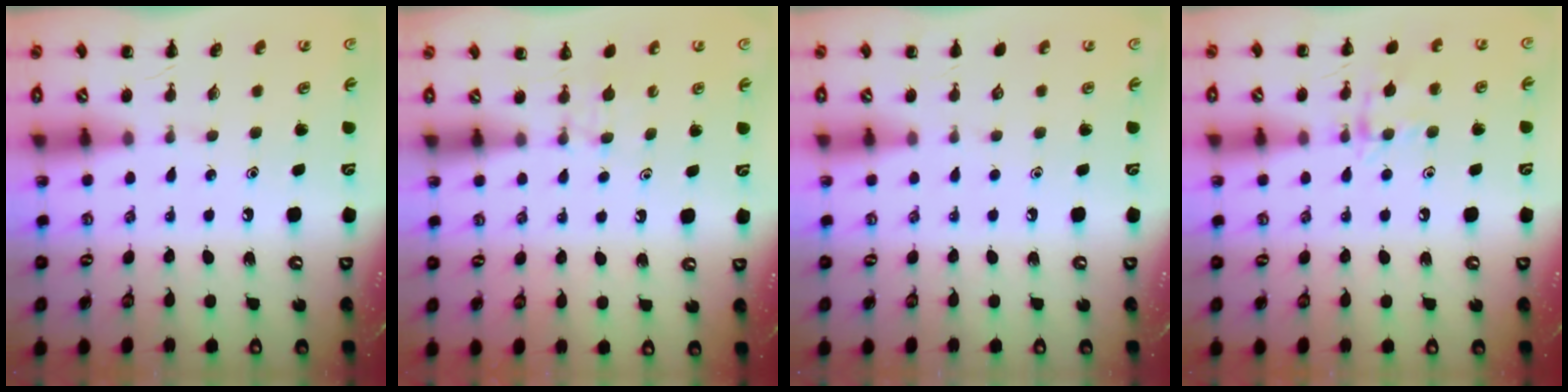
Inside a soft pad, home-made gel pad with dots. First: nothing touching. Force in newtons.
{"total": 4.2, "press": 3.9, "slide": 1.4}
{"total": 0.0}
{"total": 9.6, "press": 9.6, "slide": 0.7}